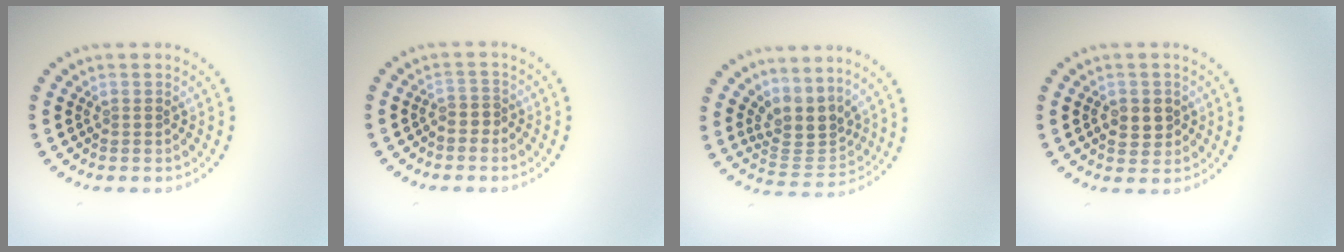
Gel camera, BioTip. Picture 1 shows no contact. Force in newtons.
{"total": 1.2, "press": 0.8, "slide": 0.8}
{"total": 3.6, "press": 2.6, "slide": 2.4}
{"total": 2.4, "press": 2.4, "slide": 0.3}